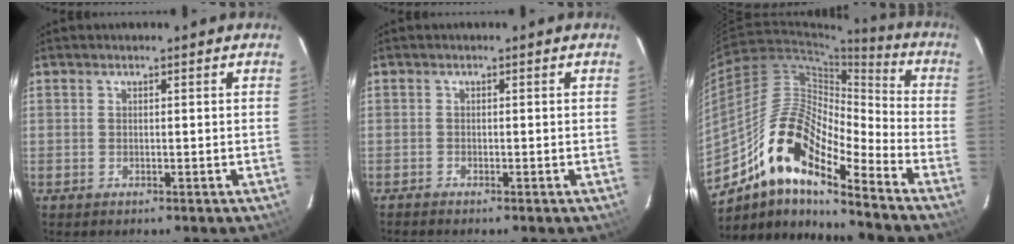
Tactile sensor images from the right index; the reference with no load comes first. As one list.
[{"total": 0.8, "force": [-0.8, 0.1, 0.0], "torque": [-0.005, -0.003, -0.015]}, {"total": 16.7, "force": [-11.1, 4.5, 11.7], "torque": [-0.202, 0.006, -0.223]}]